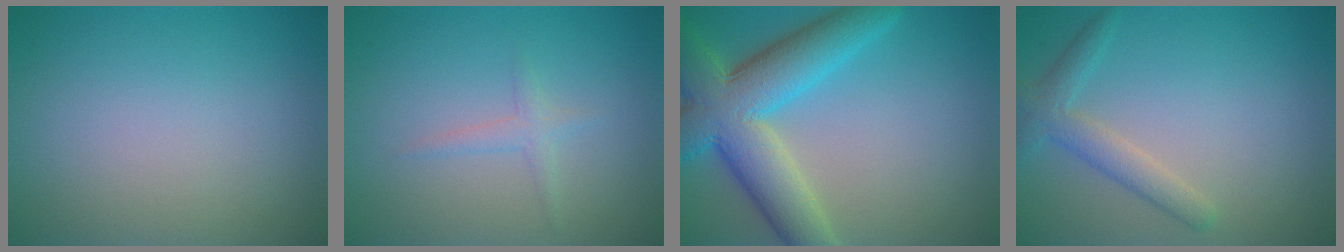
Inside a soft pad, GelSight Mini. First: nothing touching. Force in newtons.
{"total": 1.2, "press": 1.2, "slide": 0.1}
{"total": 9.4, "press": 9.4, "slide": 0.6}
{"total": 2.7, "press": 2.7, "slide": 0.1}